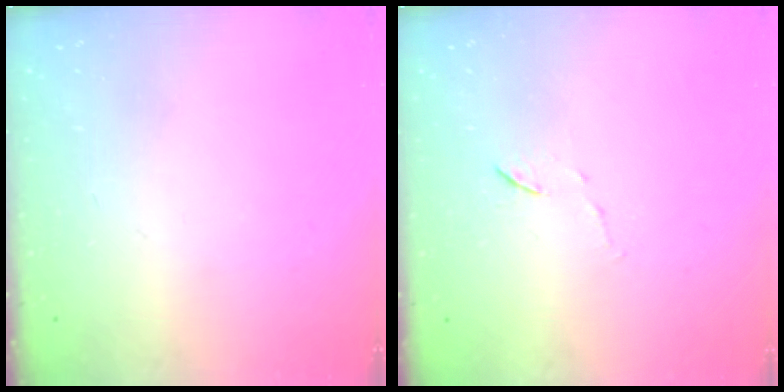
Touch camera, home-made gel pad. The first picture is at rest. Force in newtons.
{"total": 5.3, "press": 5.2, "slide": 0.4}